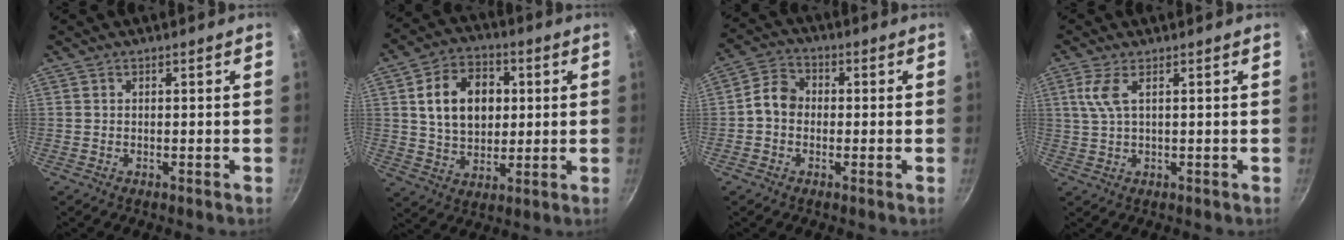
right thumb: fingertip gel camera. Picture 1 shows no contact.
{"total": 13.8, "force": [2.5, 10.0, 9.2], "torque": [-0.126, 0.005, 0.040]}
{"total": 5.8, "force": [-0.5, 4.8, 3.3], "torque": [-0.035, 0.020, -0.027]}
{"total": 4.3, "force": [1.4, 1.4, 3.8], "torque": [-0.092, 0.005, 0.030]}